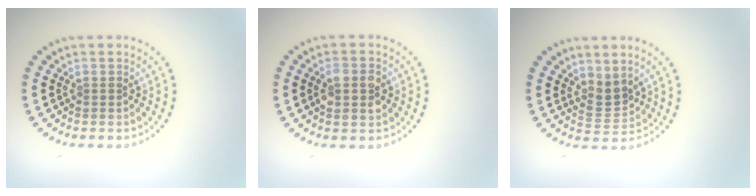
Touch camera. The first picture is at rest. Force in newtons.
{"total": 2.8, "press": 2.8, "slide": 0.3}
{"total": 2.3, "press": 1.7, "slide": 1.5}